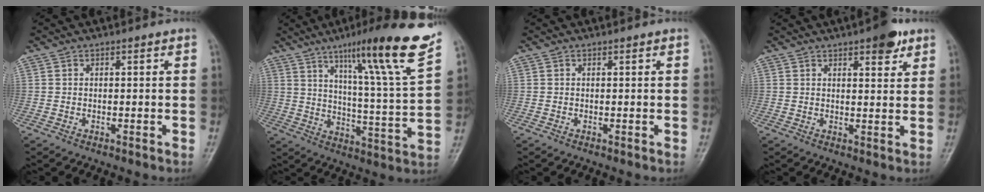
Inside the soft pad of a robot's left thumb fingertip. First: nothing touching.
{"total": 20.2, "force": [12.9, 0.7, 15.6], "torque": [-0.211, -0.062, 0.190]}
{"total": 0.0}
{"total": 5.5, "force": [3.4, 1.9, 3.9], "torque": [-0.038, -0.015, 0.043]}